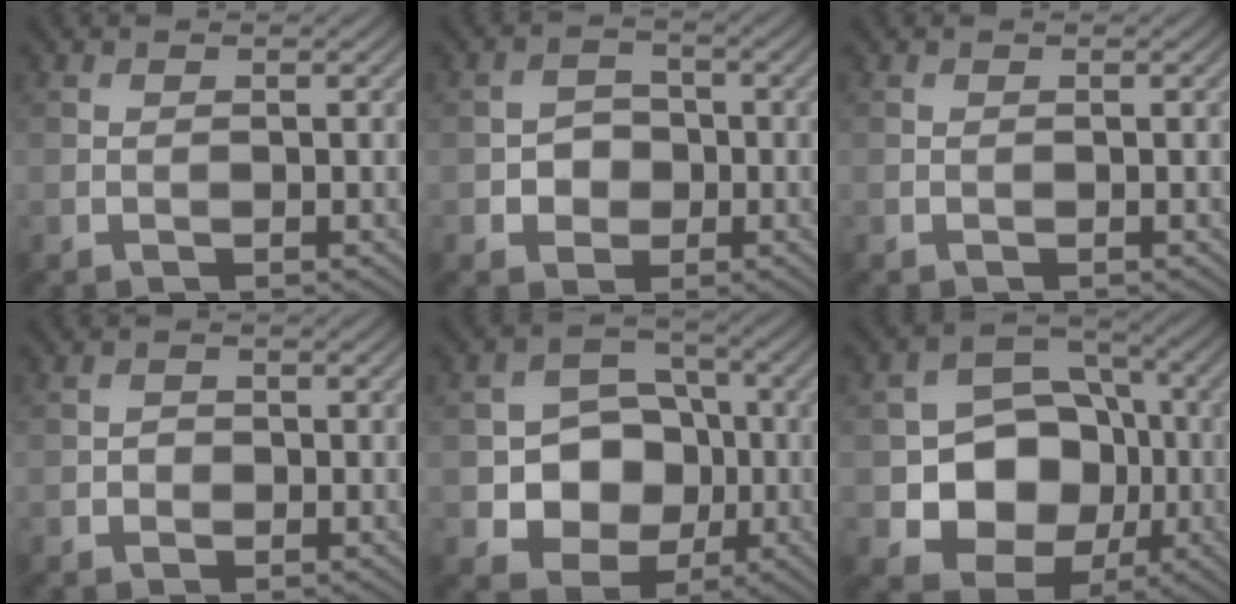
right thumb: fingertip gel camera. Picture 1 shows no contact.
{"total": 3.1, "force": [-0.7, 2.6, 1.4], "torque": [-0.025, 0.003, -0.019]}
{"total": 0.0}
{"total": 0.8, "force": [-0.3, 0.7, 0.4], "torque": [-0.006, 0.000, -0.008]}
{"total": 8.8, "force": [-1.4, 7.2, 4.8], "torque": [-0.094, -0.004, -0.041]}
{"total": 11.0, "force": [-1.9, 9.0, 6.0], "torque": [-0.104, -0.008, -0.050]}